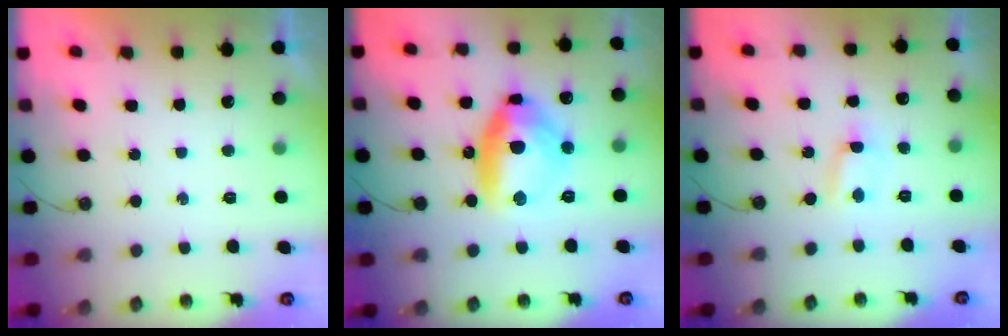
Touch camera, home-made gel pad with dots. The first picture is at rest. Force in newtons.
{"total": 13.7, "press": 13.5, "slide": 2.0}
{"total": 1.5, "press": 1.5, "slide": 0.3}